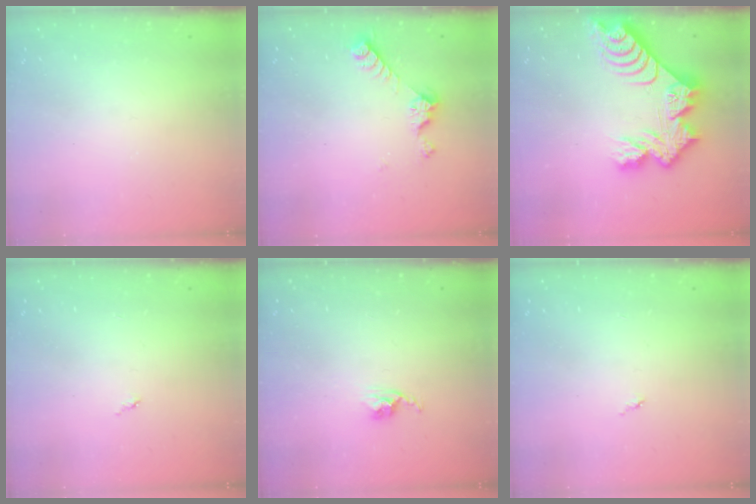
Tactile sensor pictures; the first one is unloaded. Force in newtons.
{"total": 6.6, "press": 6.6, "slide": 0.6}
{"total": 15.0, "press": 14.9, "slide": 1.4}
{"total": 3.0, "press": 3.0, "slide": 0.2}
{"total": 2.8, "press": 2.7, "slide": 0.4}
{"total": 3.0, "press": 3.0, "slide": 0.2}